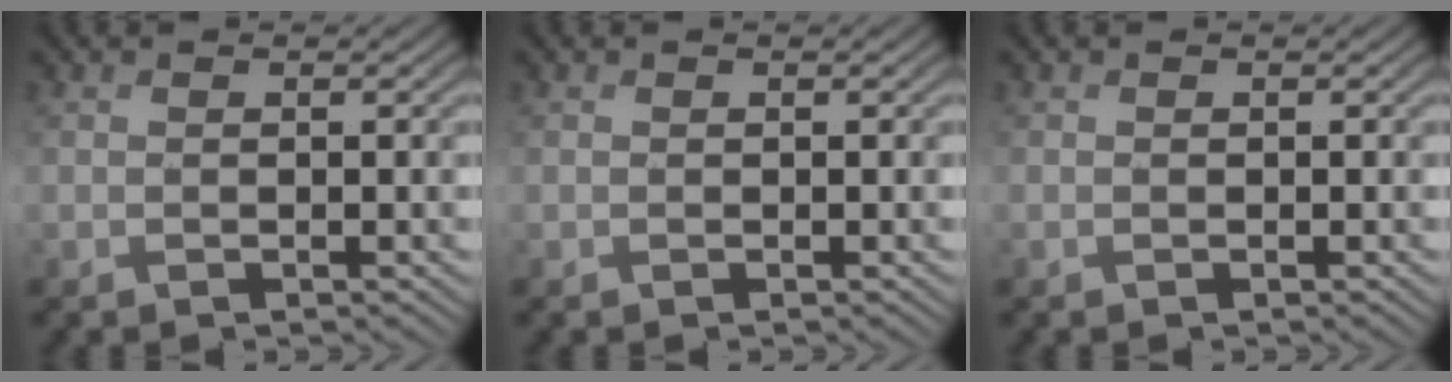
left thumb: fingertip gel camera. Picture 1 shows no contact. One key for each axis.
{"total": 0.0}
{"total": 0.0}